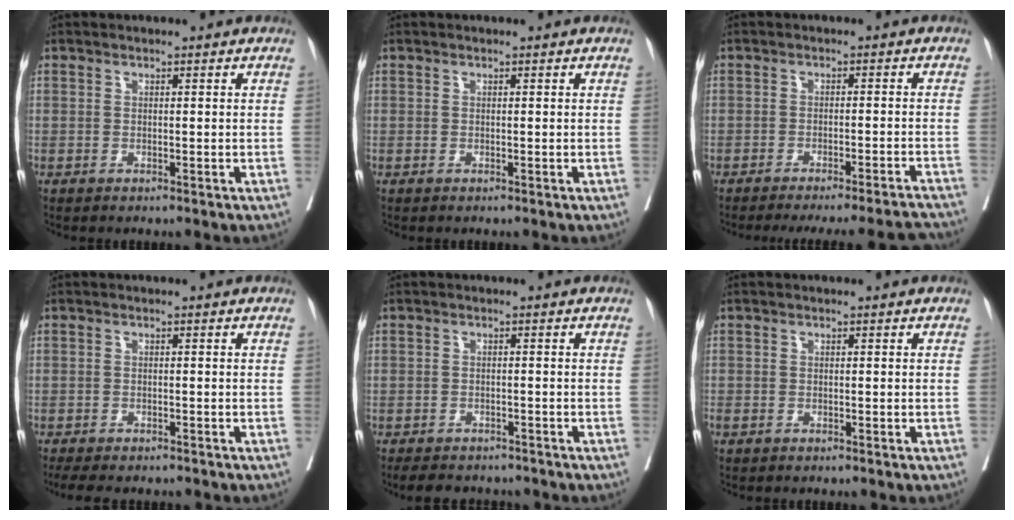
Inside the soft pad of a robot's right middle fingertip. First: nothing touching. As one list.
[{"total": 0.0}, {"total": 15.0, "force": [-14.2, -0.2, 4.6], "torque": [-0.059, -0.009, -0.176]}, {"total": 8.2, "force": [-7.1, 2.2, 3.4], "torque": [-0.048, -0.005, -0.097]}, {"total": 6.9, "force": [-6.0, 2.8, 1.8], "torque": [-0.025, -0.004, -0.078]}, {"total": 0.6, "force": [-0.4, 0.1, 0.4], "torque": [-0.021, 0.002, -0.007]}]